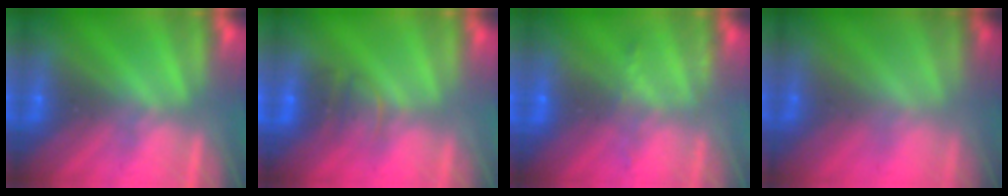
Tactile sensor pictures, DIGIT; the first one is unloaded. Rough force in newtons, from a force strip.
{"total": 2.2}
{"total": 2.3}
{"total": 1.4}